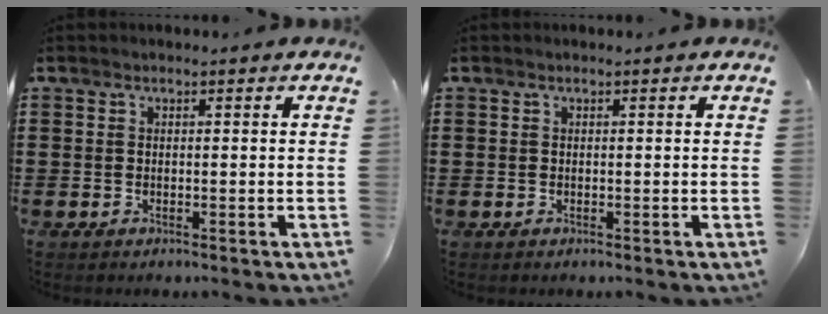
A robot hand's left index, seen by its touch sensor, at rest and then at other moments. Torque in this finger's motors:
{"motor_torque": [-0.05, -0.05, 0.04, -0.01]}